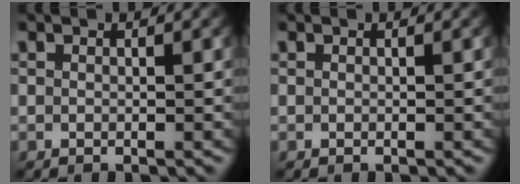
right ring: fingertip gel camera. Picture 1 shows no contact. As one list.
[{"total": 0.0}]